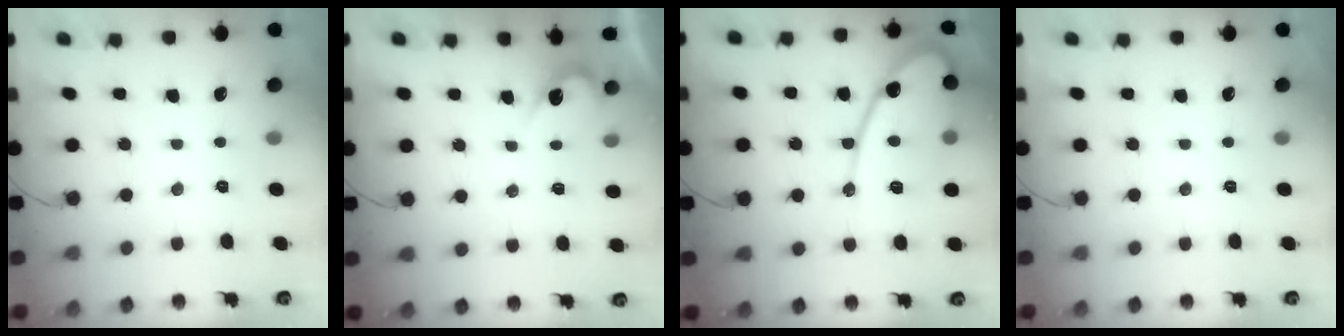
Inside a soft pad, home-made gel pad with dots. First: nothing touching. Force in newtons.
{"total": 3.8, "press": 3.8, "slide": 0.3}
{"total": 16.0, "press": 16.0, "slide": 1.3}
{"total": 0.0}